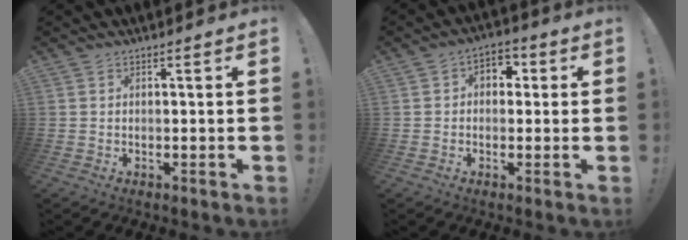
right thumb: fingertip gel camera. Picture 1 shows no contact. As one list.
[{"total": 4.9, "force": [-0.1, 4.1, 2.6], "torque": [-0.043, 0.018, -0.001]}]